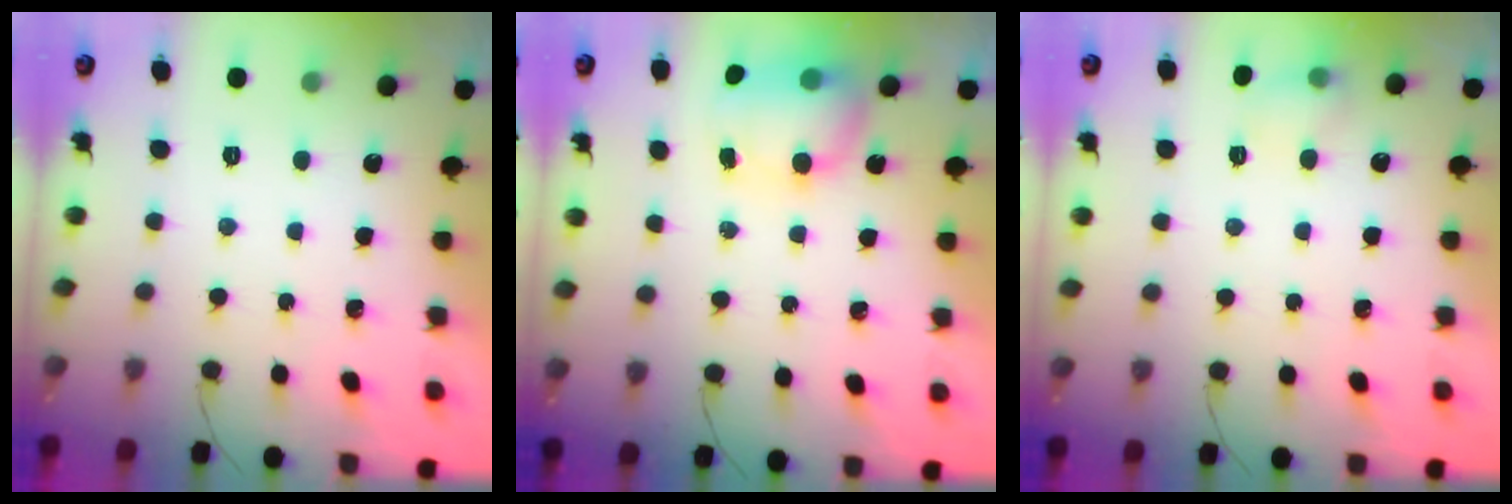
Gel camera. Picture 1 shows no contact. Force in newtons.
{"total": 7.4, "press": 7.4, "slide": 1.1}
{"total": 6.0, "press": 5.8, "slide": 1.6}